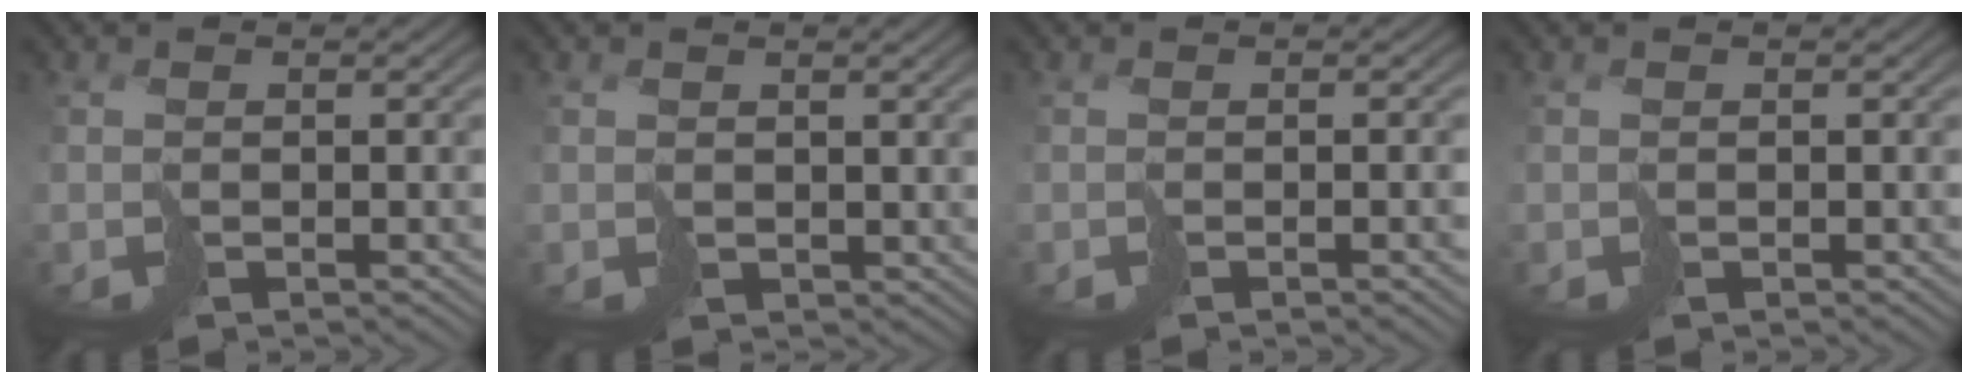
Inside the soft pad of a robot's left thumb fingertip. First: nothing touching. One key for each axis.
{"total": 1.1, "fx": 0.8, "fy": 0.7, "fz": 0.2, "tx": -0.008, "ty": -0.003, "tz": 0.016}
{"total": 3.1, "fx": -0.6, "fy": 0.7, "fz": 3.0, "tx": -0.043, "ty": -0.001, "tz": -0.012}
{"total": 0.0}